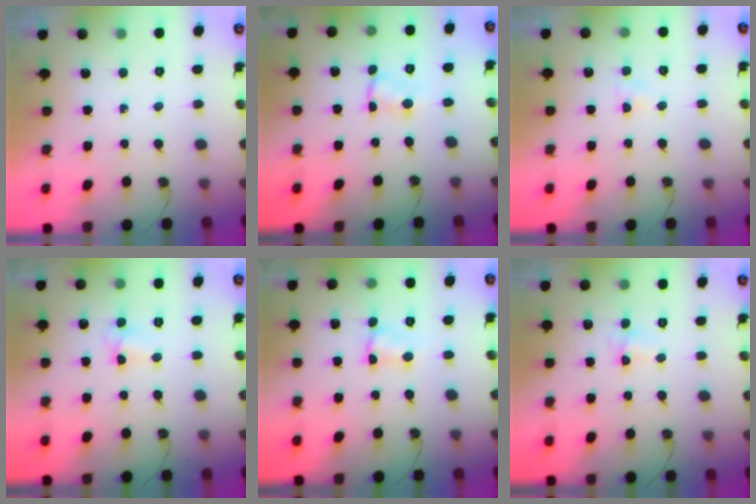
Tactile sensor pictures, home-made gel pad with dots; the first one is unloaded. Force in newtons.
{"total": 1.9, "press": 1.9, "slide": 0.0}
{"total": 2.9, "press": 2.9, "slide": 0.4}
{"total": 3.7, "press": 3.7, "slide": 0.5}
{"total": 2.6, "press": 2.6, "slide": 0.4}
{"total": 2.9, "press": 2.7, "slide": 1.0}